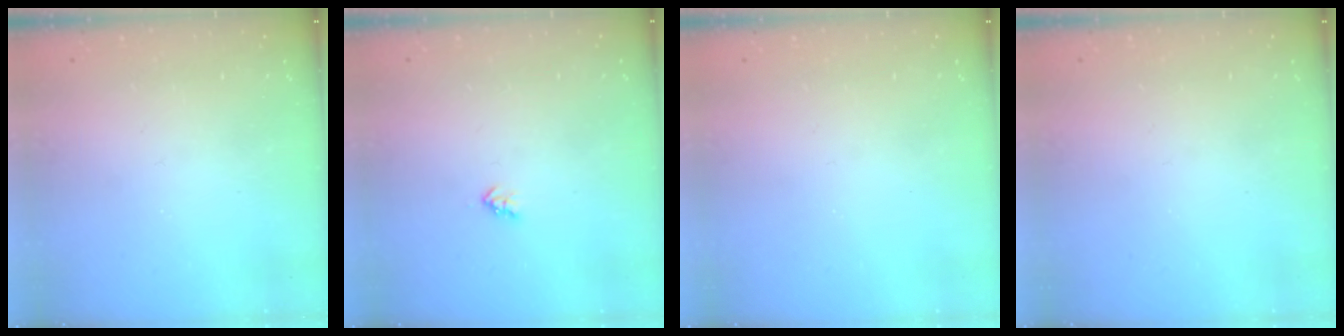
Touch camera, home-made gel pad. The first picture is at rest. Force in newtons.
{"total": 2.2, "press": 2.1, "slide": 0.4}
{"total": 0.0}
{"total": 0.0}